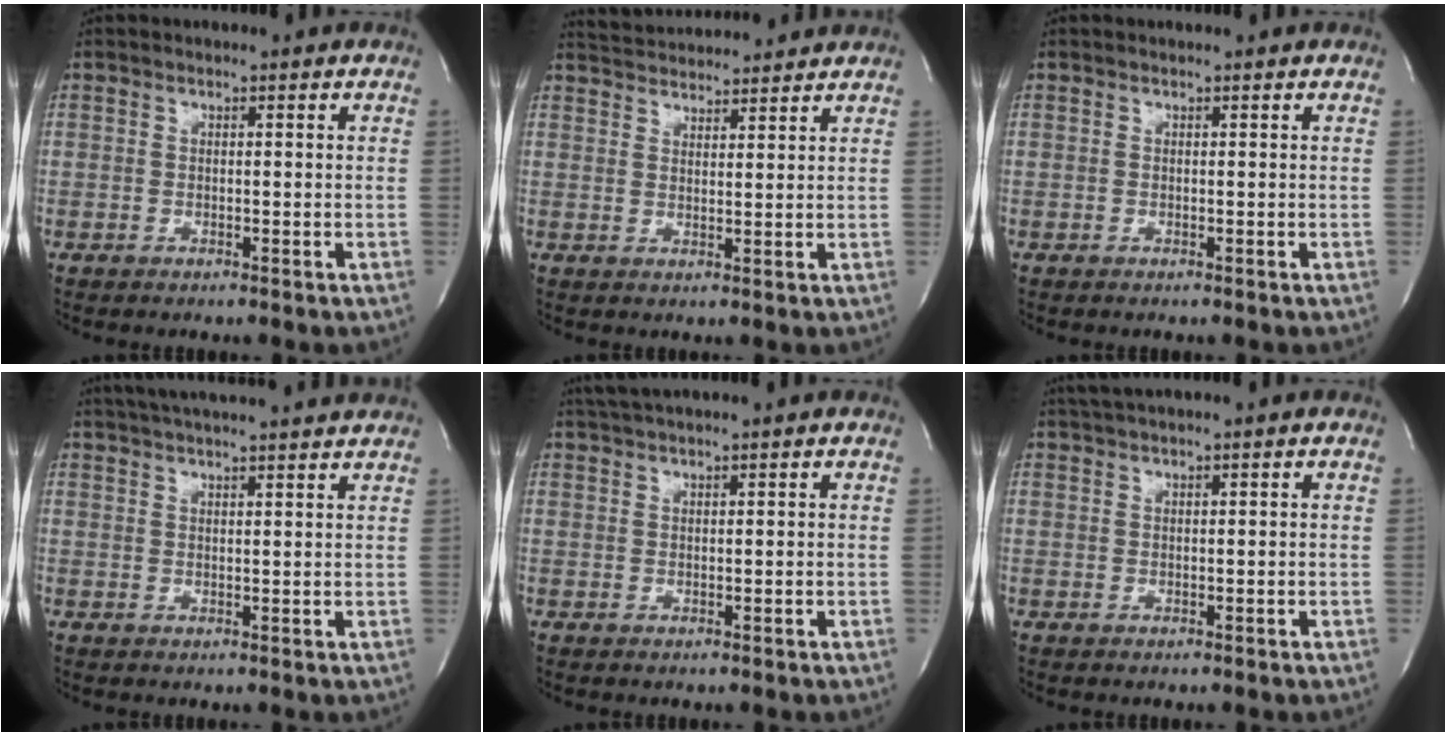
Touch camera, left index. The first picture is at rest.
{"total": 8.3, "force": [8.1, 0.7, 1.5], "torque": [-0.038, 0.020, 0.123]}
{"total": 0.0}
{"total": 15.0, "force": [13.5, 0.8, 6.5], "torque": [-0.113, 0.038, 0.187]}
{"total": 3.6, "force": [3.1, -0.5, 1.8], "torque": [-0.029, 0.025, 0.059]}
{"total": 2.7, "force": [2.2, -0.4, 1.5], "torque": [-0.028, 0.021, 0.045]}